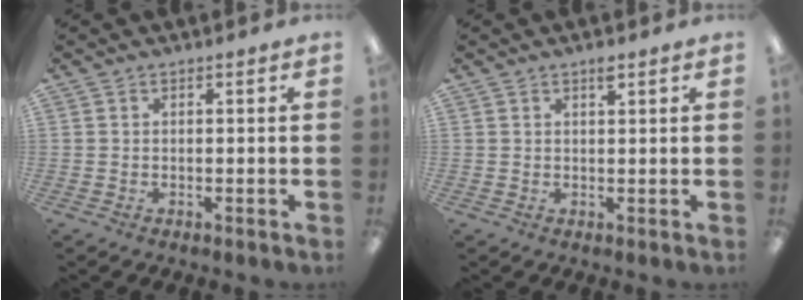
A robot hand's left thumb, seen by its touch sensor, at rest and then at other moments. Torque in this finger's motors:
{"motor_torque": [0.08, 0.03, 0.12, 0.01, 0.00]}